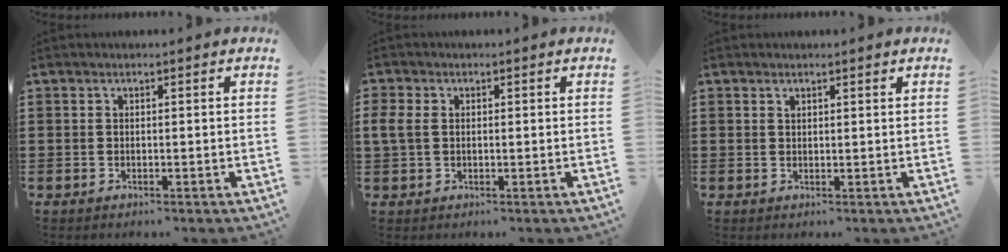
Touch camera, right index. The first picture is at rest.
{"total": 2.5, "force": [0.3, 1.8, 1.7], "torque": [-0.053, 0.003, -0.001]}
{"total": 0.8, "force": [0.6, 0.3, 0.4], "torque": [-0.009, 0.001, 0.011]}